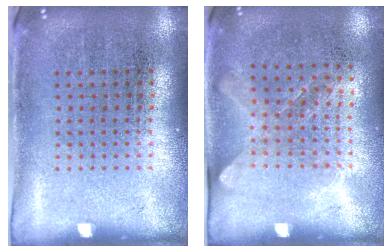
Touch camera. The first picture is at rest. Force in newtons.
{"total": 1.2, "press": 1.0, "slide": 0.7}